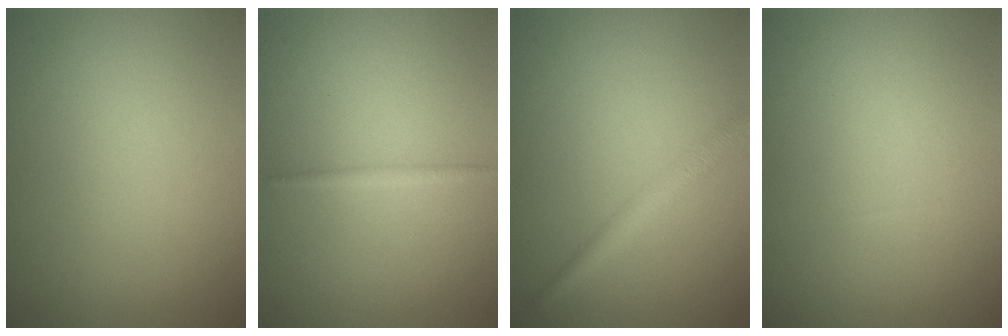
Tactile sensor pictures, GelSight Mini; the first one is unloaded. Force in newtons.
{"total": 0.7, "press": 0.7, "slide": 0.0}
{"total": 2.6, "press": 2.6, "slide": 0.0}
{"total": 0.0}